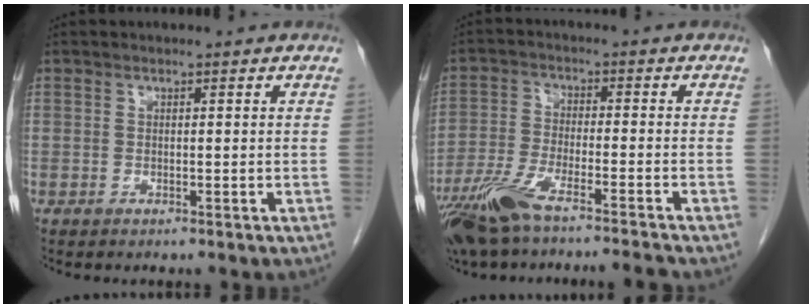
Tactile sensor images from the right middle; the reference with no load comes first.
{"total": 11.0, "force": [-8.8, 0.4, 6.6], "torque": [-0.128, -0.020, -0.155]}